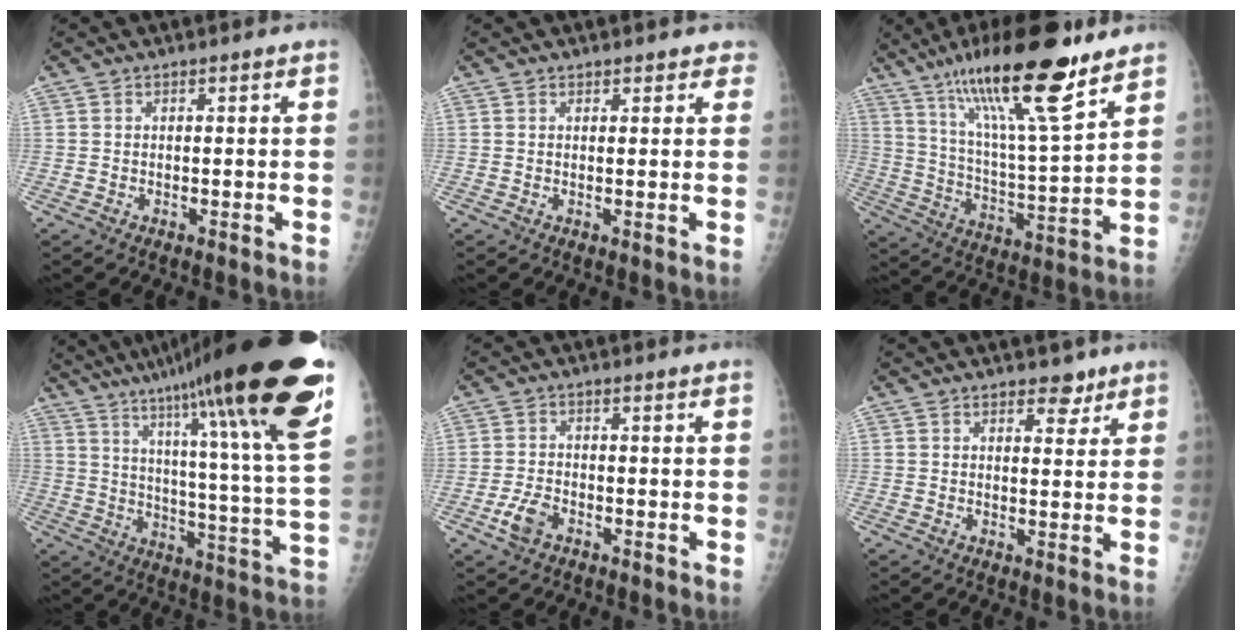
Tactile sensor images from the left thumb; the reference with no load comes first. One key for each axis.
{"total": 2.6, "fx": 2.2, "fy": 1.3, "fz": 0.4, "tx": 0.029, "ty": -0.006, "tz": 0.015}
{"total": 22.2, "fx": 14.9, "fy": 4.1, "fz": 15.9, "tx": -0.261, "ty": -0.059, "tz": 0.257}
{"total": 31.8, "fx": 20.5, "fy": 2.7, "fz": 24.1, "tx": -0.318, "ty": -0.072, "tz": 0.302}
{"total": 4.4, "fx": -2.2, "fy": 2.6, "fz": 2.7, "tx": -0.057, "ty": 0.010, "tz": -0.042}
{"total": 3.7, "fx": 2.6, "fy": 2.0, "fz": 1.6, "tx": 0.000, "ty": -0.014, "tz": 0.035}